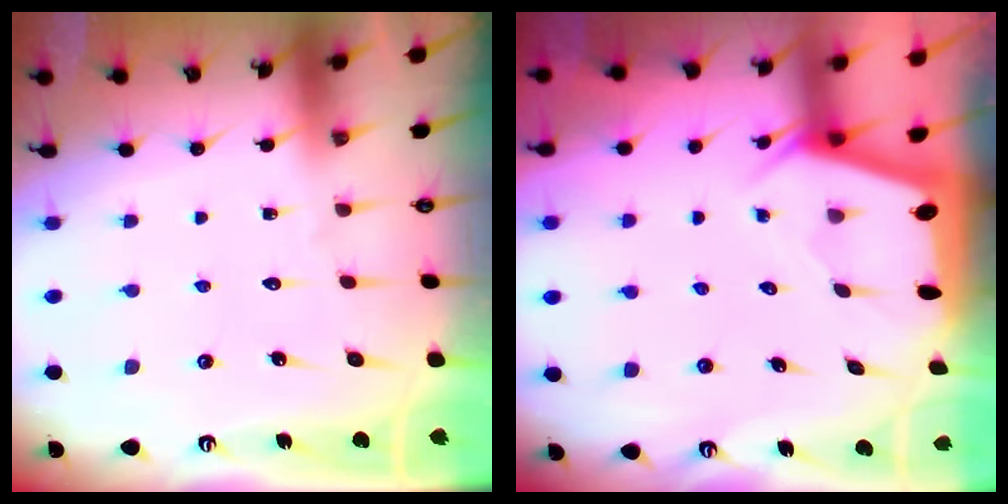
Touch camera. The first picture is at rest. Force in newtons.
{"total": 2.1, "press": 2.0, "slide": 0.4}